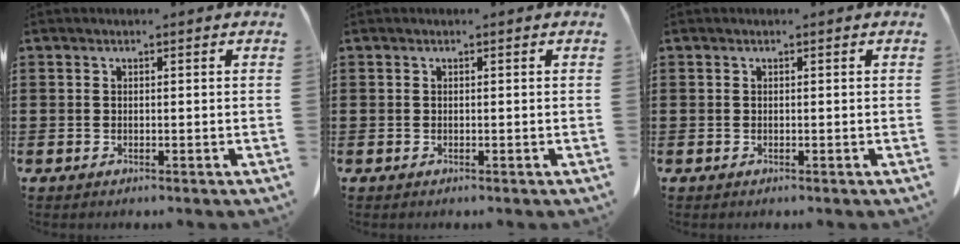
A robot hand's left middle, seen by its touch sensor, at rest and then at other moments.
{"total": 0.0}
{"total": 0.0}